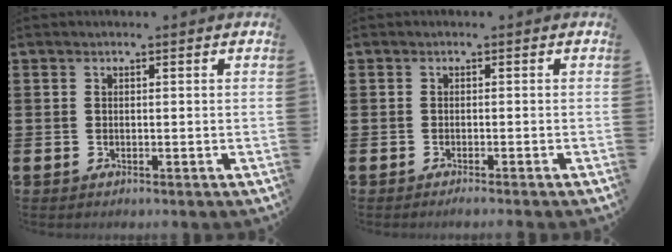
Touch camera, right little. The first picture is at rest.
{"total": 0.7, "force": [-0.5, -0.1, 0.5], "torque": [-0.006, -0.003, -0.010]}